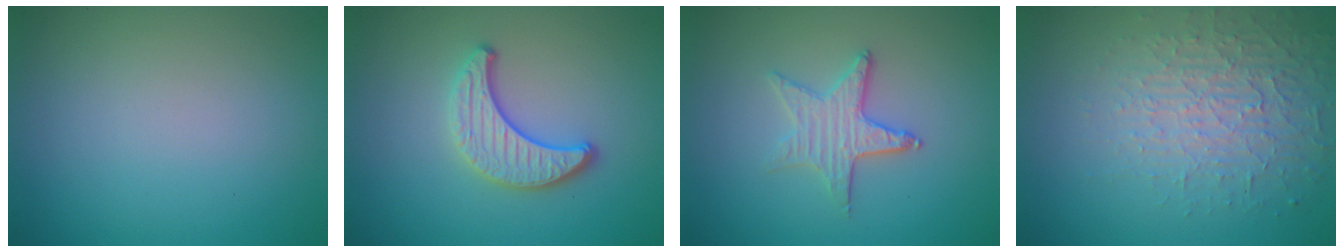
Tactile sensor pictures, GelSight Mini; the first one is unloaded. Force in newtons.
{"total": 3.6, "press": 3.1, "slide": 1.8}
{"total": 2.8, "press": 2.5, "slide": 1.3}
{"total": 3.7, "press": 3.4, "slide": 1.5}